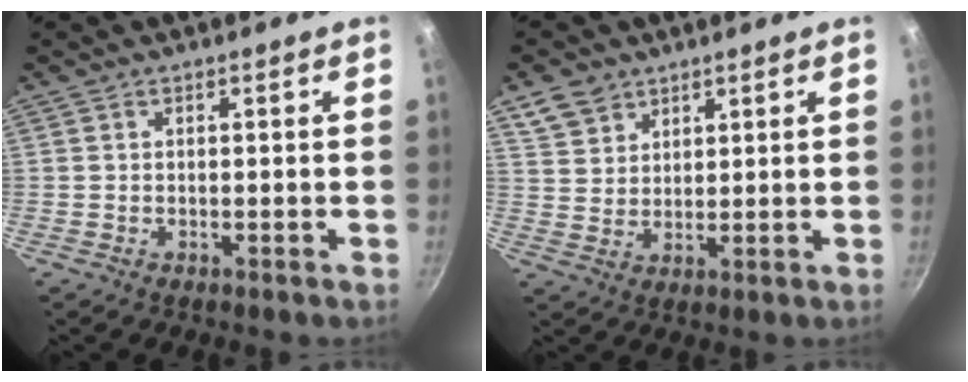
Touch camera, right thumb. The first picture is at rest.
{"total": 6.4, "force": [4.2, 4.4, 1.9], "torque": [-0.019, -0.003, 0.087]}